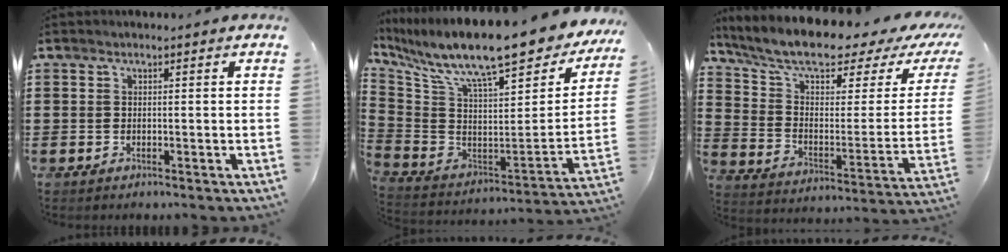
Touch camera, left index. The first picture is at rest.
{"total": 14.2, "force": [10.6, 2.3, 9.2], "torque": [-0.183, -0.078, 0.170]}
{"total": 9.2, "force": [7.2, 2.0, 5.4], "torque": [-0.126, -0.046, 0.122]}